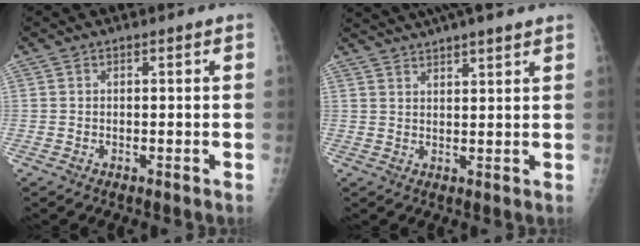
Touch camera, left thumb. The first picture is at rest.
{"total": 10.1, "force": [8.4, 1.3, 5.5], "torque": [-0.078, 0.009, 0.124]}